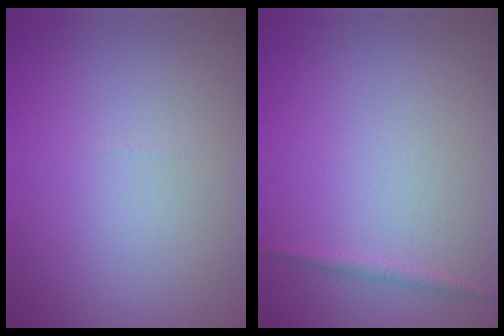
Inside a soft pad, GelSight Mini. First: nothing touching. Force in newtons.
{"total": 0.7, "press": 0.7, "slide": 0.0}